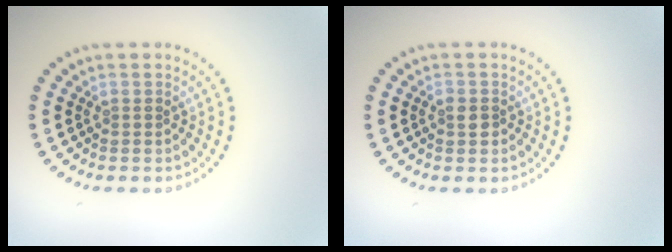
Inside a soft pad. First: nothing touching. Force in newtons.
{"total": 1.3, "press": 1.3, "slide": 0.3}